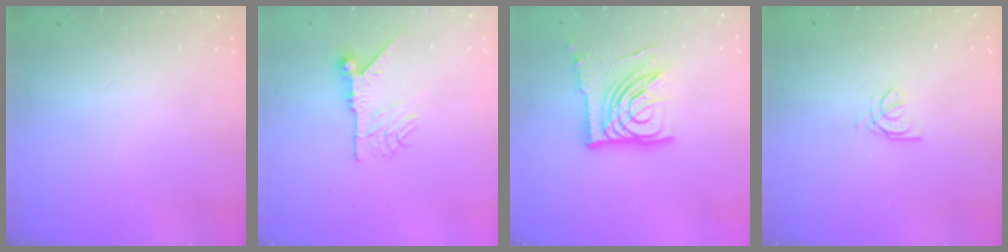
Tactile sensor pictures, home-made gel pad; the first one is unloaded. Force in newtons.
{"total": 11.4, "press": 11.4, "slide": 0.8}
{"total": 15.7, "press": 15.6, "slide": 1.8}
{"total": 2.6, "press": 2.6, "slide": 0.1}